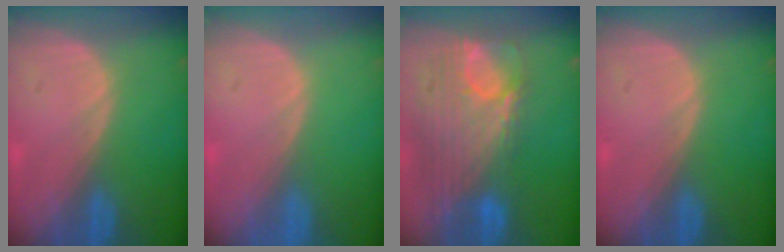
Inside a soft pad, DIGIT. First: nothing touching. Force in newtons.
{"total": 0.0}
{"total": 12.3, "press": 10.3, "slide": 6.6}
{"total": 0.0}